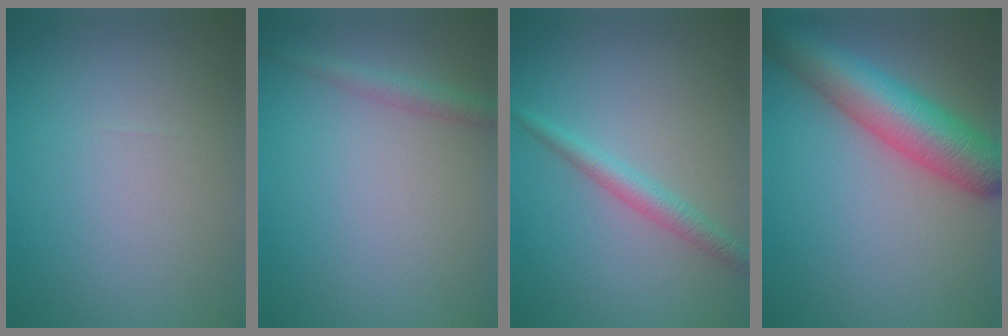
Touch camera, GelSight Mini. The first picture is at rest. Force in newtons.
{"total": 1.8, "press": 1.8, "slide": 0.1}
{"total": 2.3, "press": 2.2, "slide": 0.1}
{"total": 8.4, "press": 8.4, "slide": 0.3}